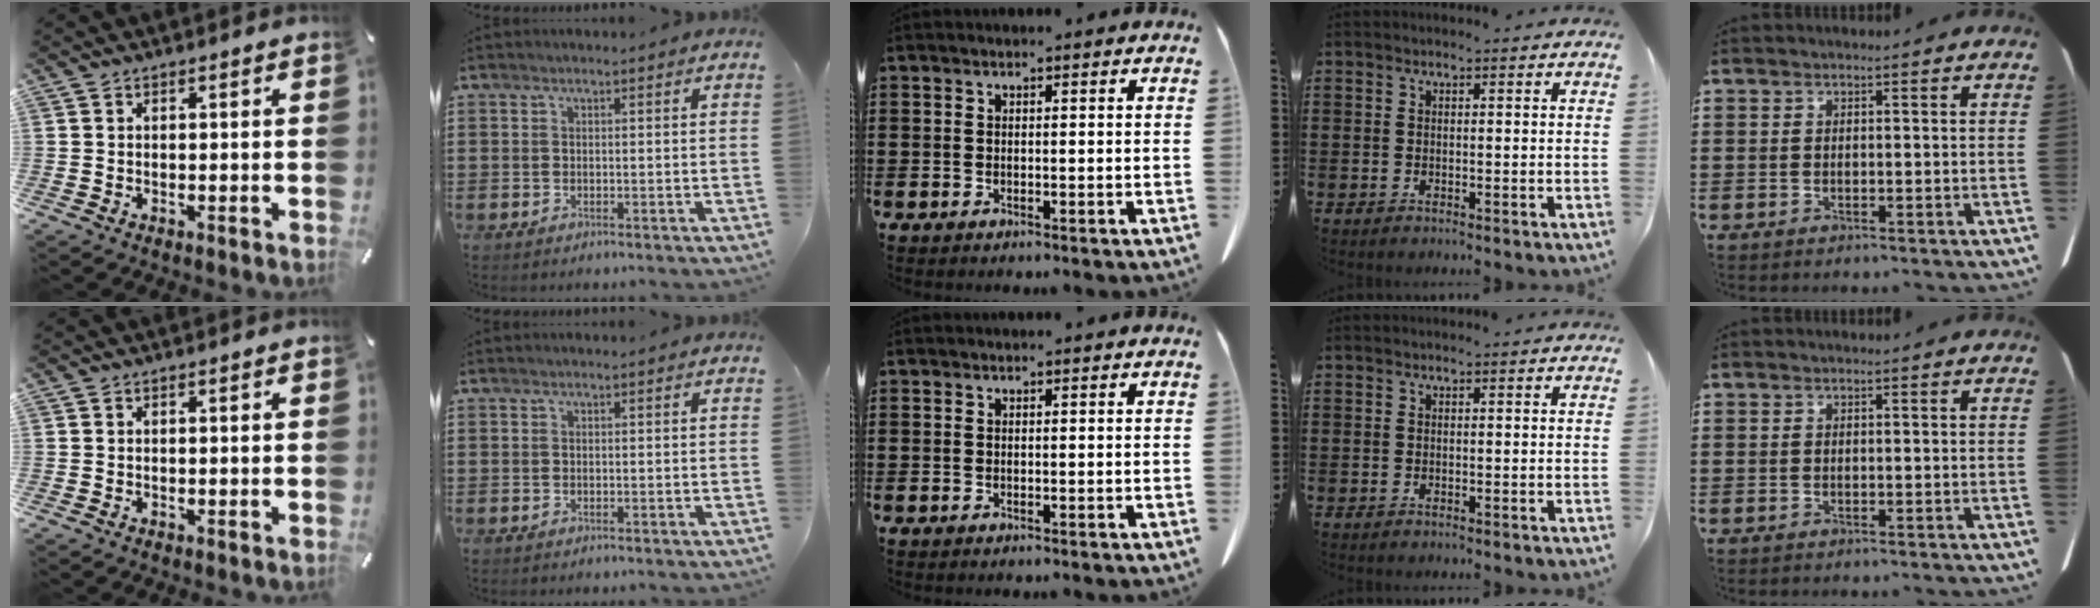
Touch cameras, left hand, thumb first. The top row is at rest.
{}